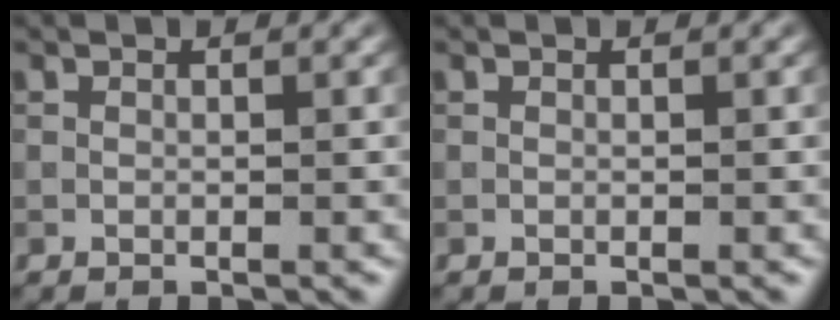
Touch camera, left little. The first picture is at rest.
{"total": 0.0}